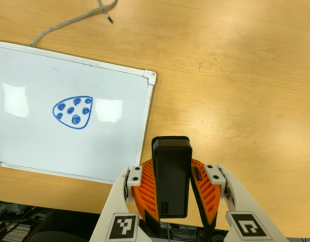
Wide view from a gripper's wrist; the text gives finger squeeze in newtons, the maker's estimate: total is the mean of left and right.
{"total": 8.7, "left": 7.1, "right": 10.2}